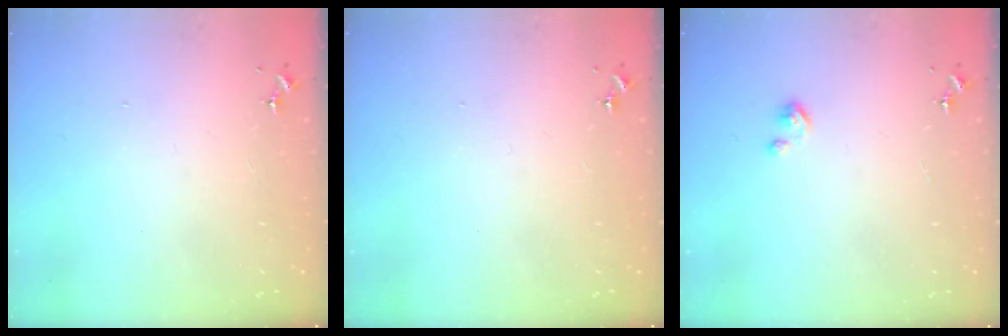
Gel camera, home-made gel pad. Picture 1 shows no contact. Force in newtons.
{"total": 0.0}
{"total": 2.7, "press": 2.7, "slide": 0.3}